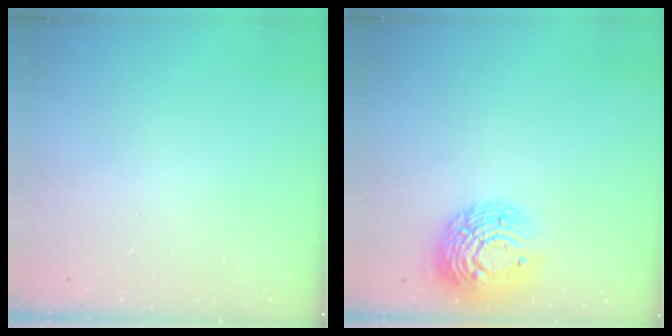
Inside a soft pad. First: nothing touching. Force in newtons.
{"total": 13.6, "press": 13.6, "slide": 0.9}